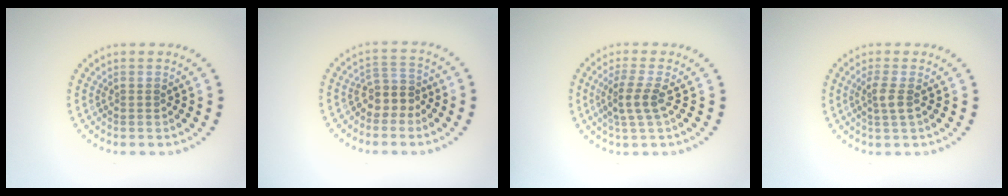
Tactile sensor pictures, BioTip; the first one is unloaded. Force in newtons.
{"total": 2.3, "press": 1.8, "slide": 1.5}
{"total": 2.4, "press": 2.1, "slide": 1.2}
{"total": 1.7, "press": 1.4, "slide": 1.0}